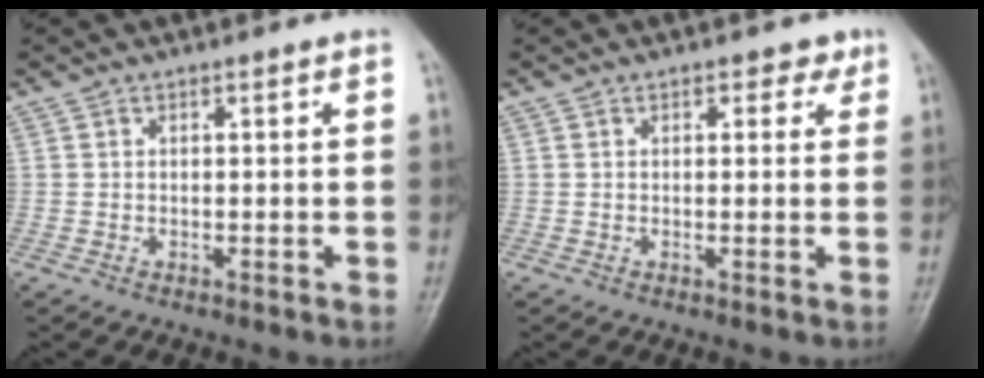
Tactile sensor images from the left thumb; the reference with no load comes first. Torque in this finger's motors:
{"motor_torque": [-0.10, 0.00, -0.33, 0.14, 0.03]}